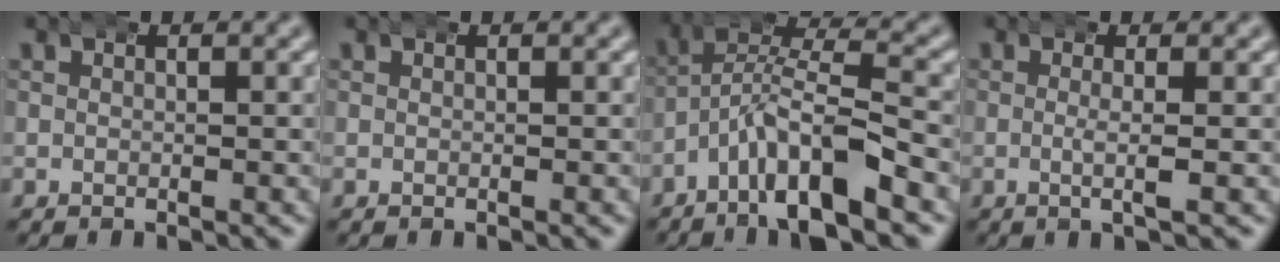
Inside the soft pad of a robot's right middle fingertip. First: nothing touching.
{"total": 0.0}
{"total": 6.2, "force": [-2.0, 3.1, 5.0], "torque": [-0.076, 0.003, -0.043]}
{"total": 2.5, "force": [0.1, 0.3, 2.4], "torque": [-0.041, 0.003, -0.007]}